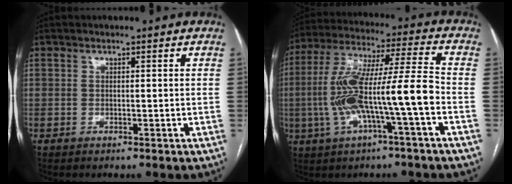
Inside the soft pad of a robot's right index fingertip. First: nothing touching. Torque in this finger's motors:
{"motor_torque": [1.64, -0.50, 0.96, 0.21]}